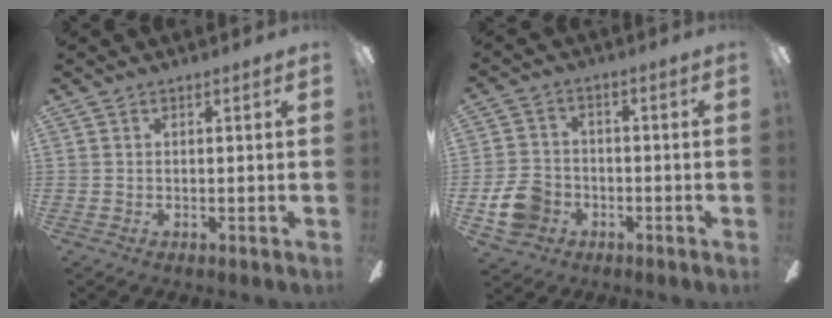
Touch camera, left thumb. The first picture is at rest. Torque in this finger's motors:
{"motor_torque": [0.19, 0.29, 0.10, -0.04, 0.03]}